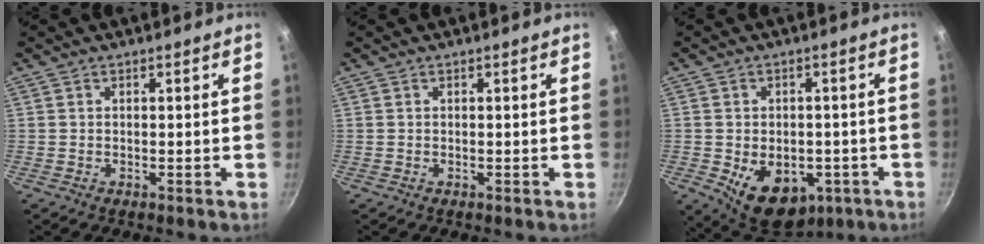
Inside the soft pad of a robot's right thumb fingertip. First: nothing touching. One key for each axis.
{"total": 0.0}
{"total": 13.0, "fx": -4.2, "fy": 8.8, "fz": 8.6, "tx": -0.093, "ty": 0.000, "tz": -0.040}